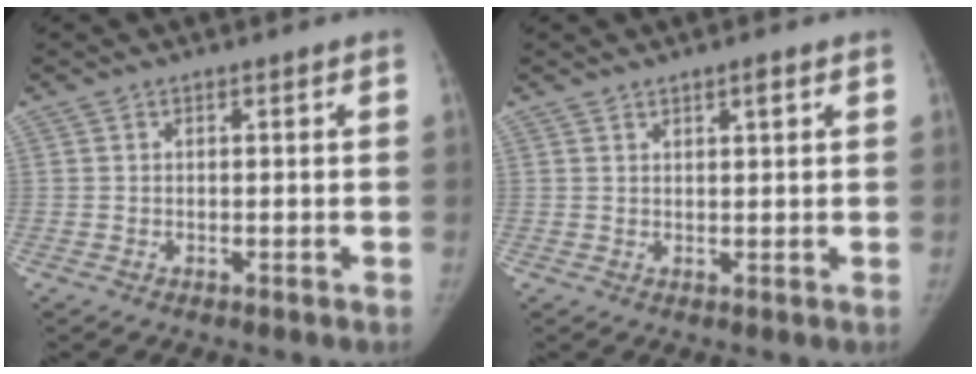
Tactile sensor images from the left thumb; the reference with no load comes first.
{"total": 1.4, "force": [1.0, 0.4, 0.9], "torque": [-0.009, -0.005, 0.015]}